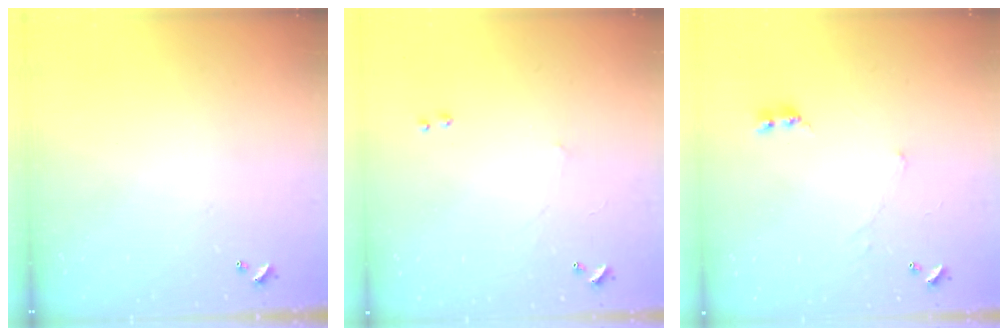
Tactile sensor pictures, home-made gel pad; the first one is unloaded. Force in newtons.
{"total": 2.5, "press": 2.4, "slide": 0.4}
{"total": 0.0}